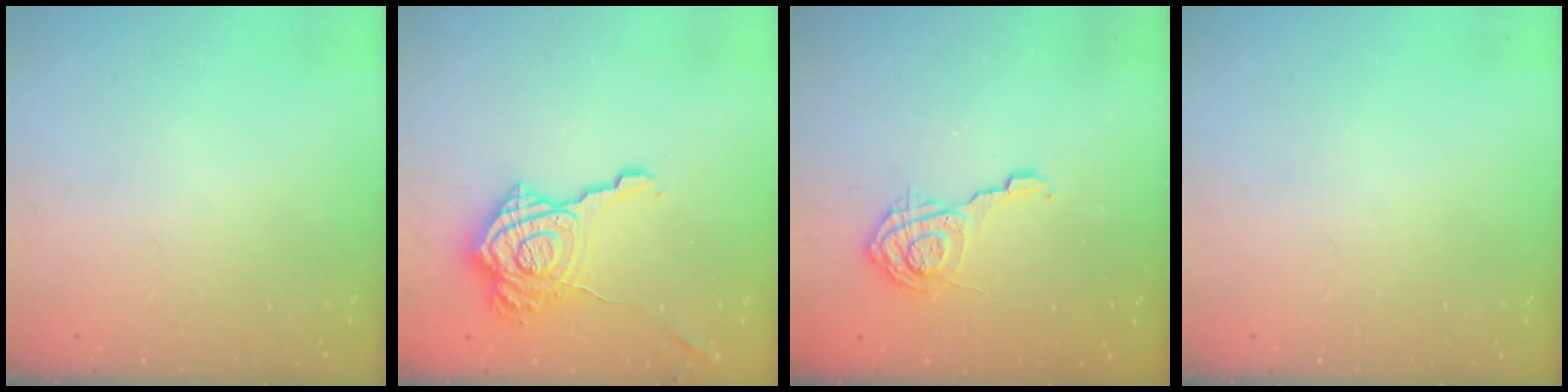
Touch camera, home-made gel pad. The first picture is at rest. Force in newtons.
{"total": 20.8, "press": 20.7, "slide": 1.2}
{"total": 9.4, "press": 9.4, "slide": 0.5}
{"total": 0.0}